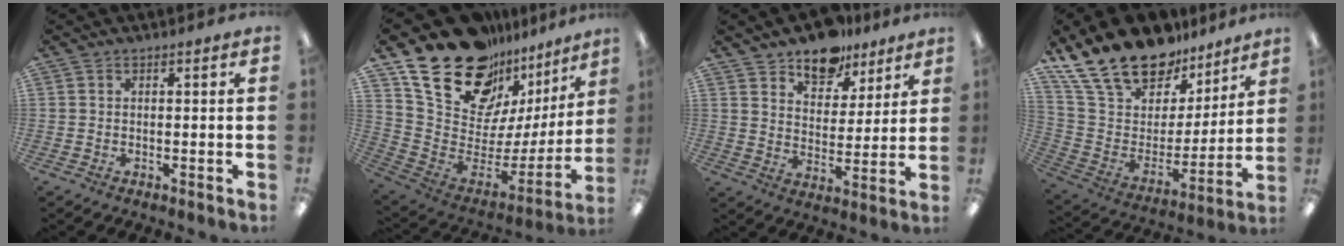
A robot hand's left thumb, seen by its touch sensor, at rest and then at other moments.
{"total": 25.6, "force": [17.5, 14.0, 12.4], "torque": [-0.196, -0.117, 0.338]}
{"total": 11.2, "force": [9.0, 6.1, 2.9], "torque": [-0.040, -0.060, 0.166]}
{"total": 20.9, "force": [16.5, 10.4, 7.5], "torque": [-0.157, -0.112, 0.310]}